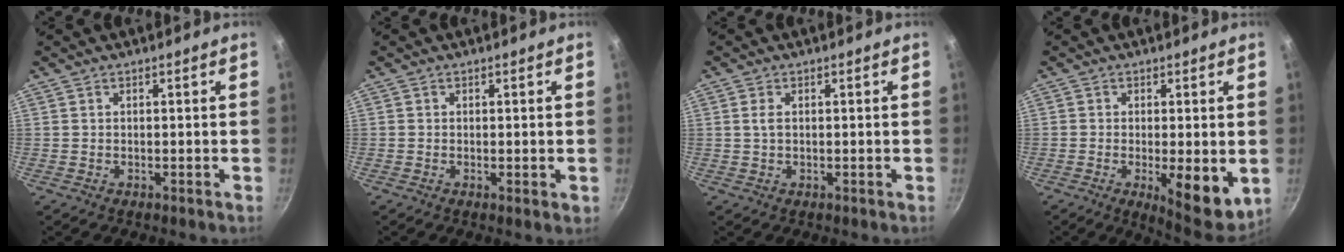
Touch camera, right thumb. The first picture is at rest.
{"total": 0.9, "force": [0.0, 0.4, 0.8], "torque": [-0.012, -0.002, -0.002]}
{"total": 1.7, "force": [0.4, 1.0, 1.4], "torque": [-0.027, 0.001, 0.006]}
{"total": 9.5, "force": [-1.7, 3.1, 8.8], "torque": [-0.107, -0.013, -0.014]}